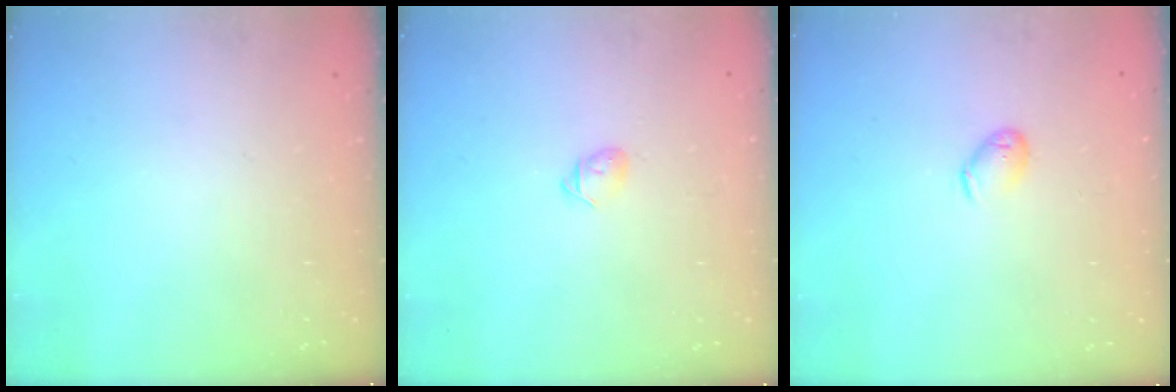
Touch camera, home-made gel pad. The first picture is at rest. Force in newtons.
{"total": 4.0, "press": 3.9, "slide": 1.1}
{"total": 5.7, "press": 5.6, "slide": 1.2}